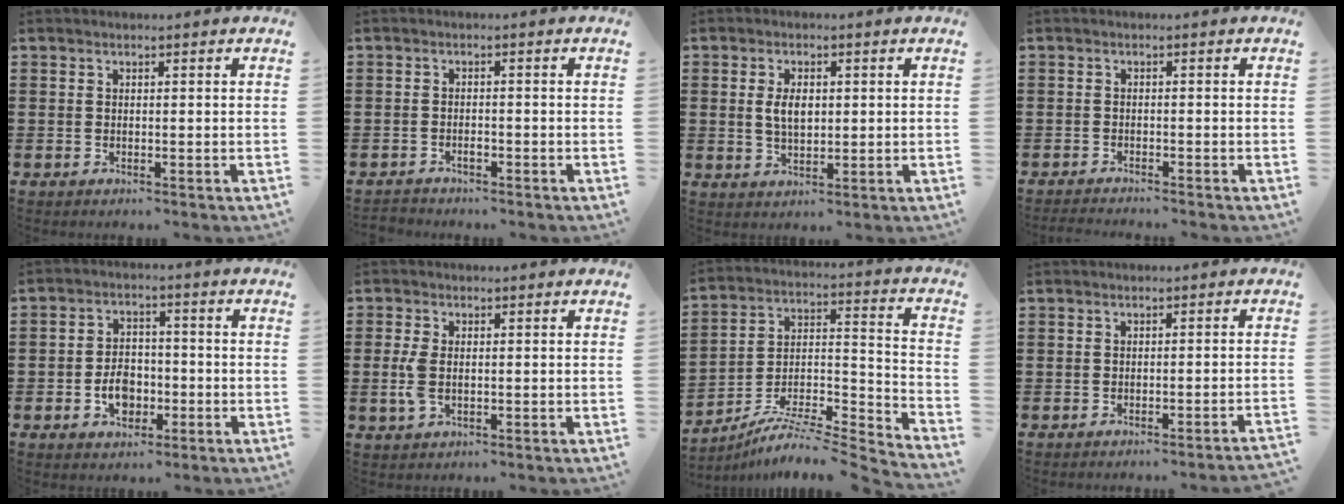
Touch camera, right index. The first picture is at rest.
{"total": 1.2, "force": [-1.1, 0.4, 0.3], "torque": [-0.010, -0.001, -0.021]}
{"total": 4.1, "force": [0.4, 2.2, 3.4], "torque": [-0.061, 0.005, 0.004]}
{"total": 1.3, "force": [-1.3, -0.1, -0.1], "torque": [-0.001, 0.002, -0.028]}
{"total": 5.1, "force": [-1.7, 3.7, 3.1], "torque": [-0.043, 0.001, -0.033]}
{"total": 4.0, "force": [-0.3, 2.2, 3.3], "torque": [-0.092, -0.005, -0.013]}
{"total": 6.4, "force": [-5.7, 0.9, 2.8], "torque": [-0.047, -0.006, -0.116]}
{"total": 1.3, "force": [-1.1, -0.3, 0.5], "torque": [-0.008, 0.000, -0.022]}